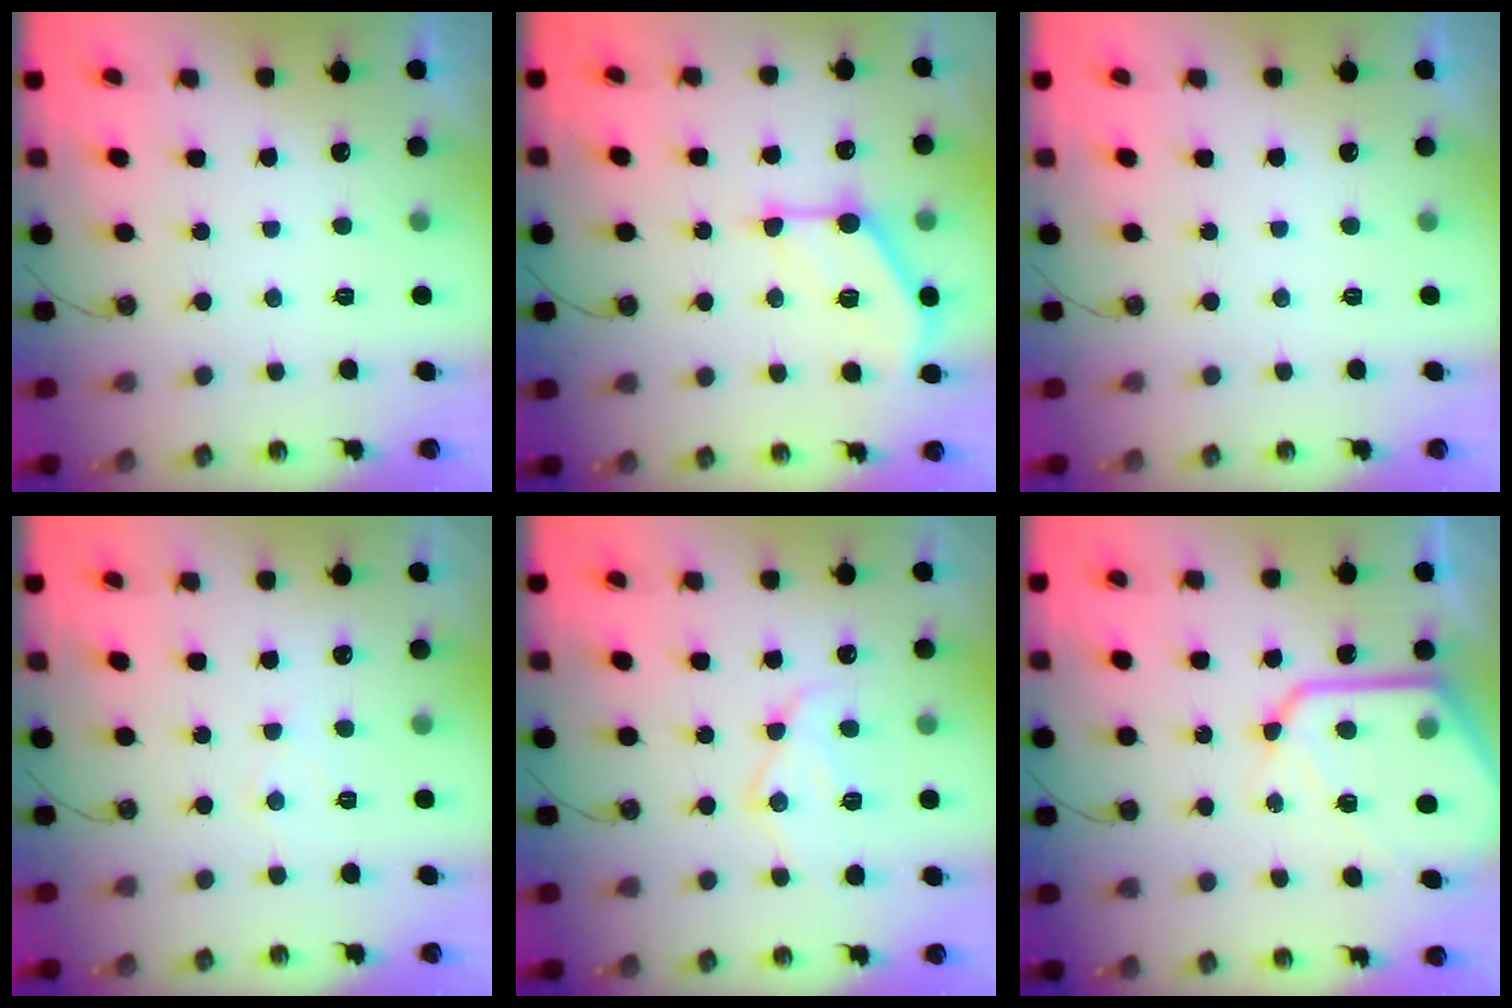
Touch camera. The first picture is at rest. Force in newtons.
{"total": 13.7, "press": 13.7, "slide": 0.3}
{"total": 0.0}
{"total": 4.9, "press": 4.8, "slide": 0.7}
{"total": 12.7, "press": 12.7, "slide": 1.1}
{"total": 16.9, "press": 16.8, "slide": 1.8}